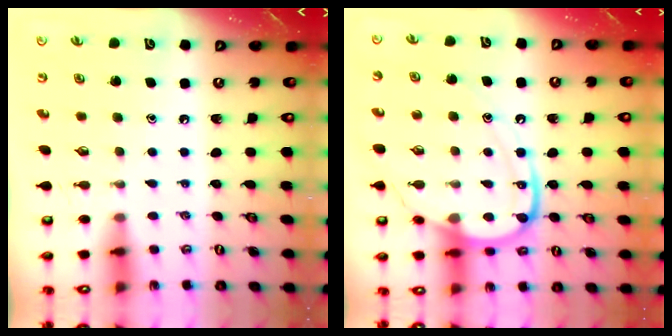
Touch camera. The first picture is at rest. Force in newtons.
{"total": 14.4, "press": 14.3, "slide": 1.3}